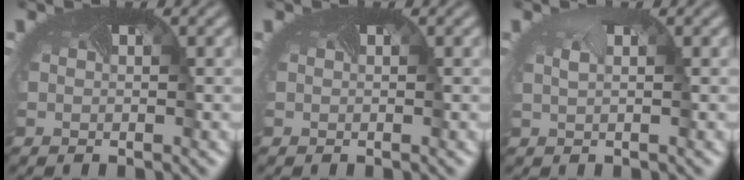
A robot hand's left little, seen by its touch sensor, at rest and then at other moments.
{"total": 0.0}
{"total": 0.8, "force": [0.4, 0.3, 0.6], "torque": [-0.005, 0.010, 0.005]}